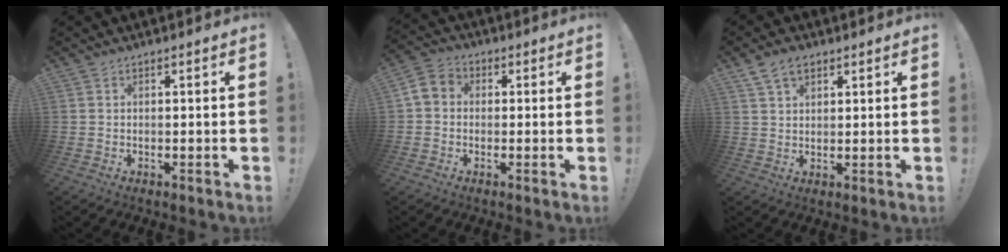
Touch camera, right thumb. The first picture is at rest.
{"total": 4.9, "force": [-0.9, 4.2, 2.4], "torque": [-0.047, 0.019, -0.012]}
{"total": 5.8, "force": [3.5, 3.5, 3.1], "torque": [-0.055, -0.006, 0.067]}